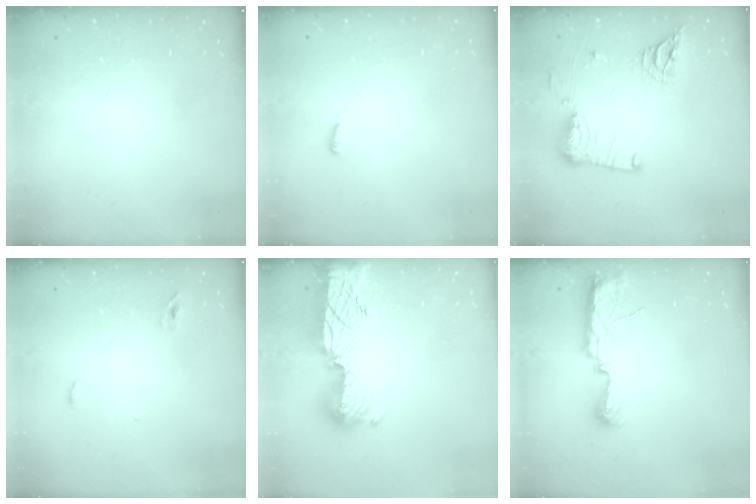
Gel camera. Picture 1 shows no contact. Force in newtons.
{"total": 2.7, "press": 2.6, "slide": 0.9}
{"total": 15.8, "press": 15.0, "slide": 4.9}
{"total": 2.9, "press": 2.7, "slide": 1.0}
{"total": 17.8, "press": 17.8, "slide": 1.2}
{"total": 7.9, "press": 7.8, "slide": 0.8}